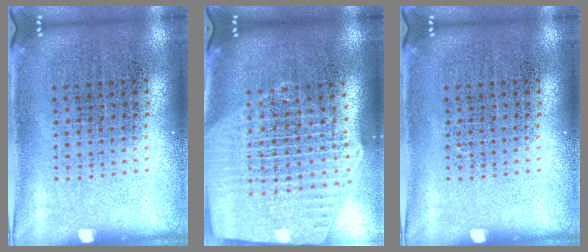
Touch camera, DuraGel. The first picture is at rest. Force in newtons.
{"total": 2.7, "press": 2.3, "slide": 1.4}
{"total": 0.0}